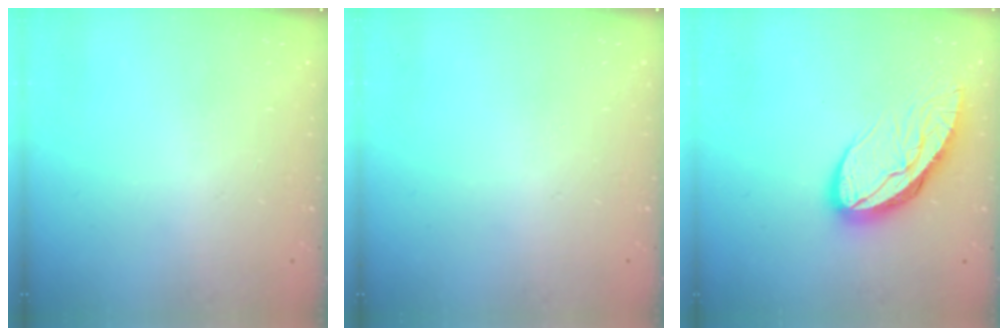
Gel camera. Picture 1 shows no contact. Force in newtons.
{"total": 0.0}
{"total": 11.6, "press": 11.5, "slide": 1.4}